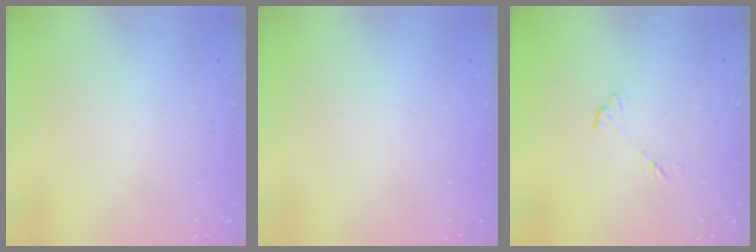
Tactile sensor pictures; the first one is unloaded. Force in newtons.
{"total": 0.0}
{"total": 7.3, "press": 7.3, "slide": 0.3}